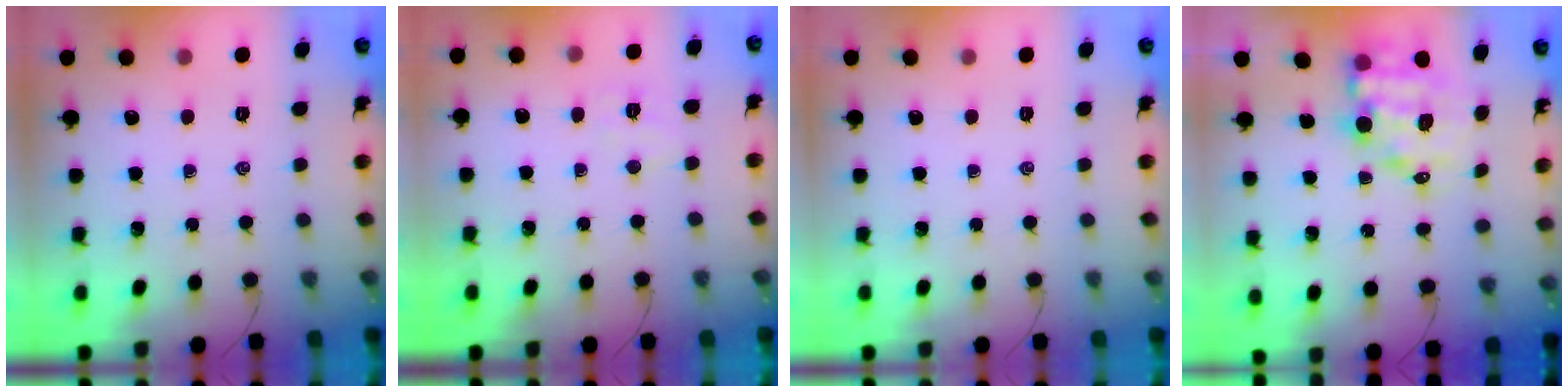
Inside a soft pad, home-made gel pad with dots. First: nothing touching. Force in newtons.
{"total": 4.8, "press": 4.6, "slide": 1.0}
{"total": 0.0}
{"total": 9.4, "press": 9.0, "slide": 2.7}